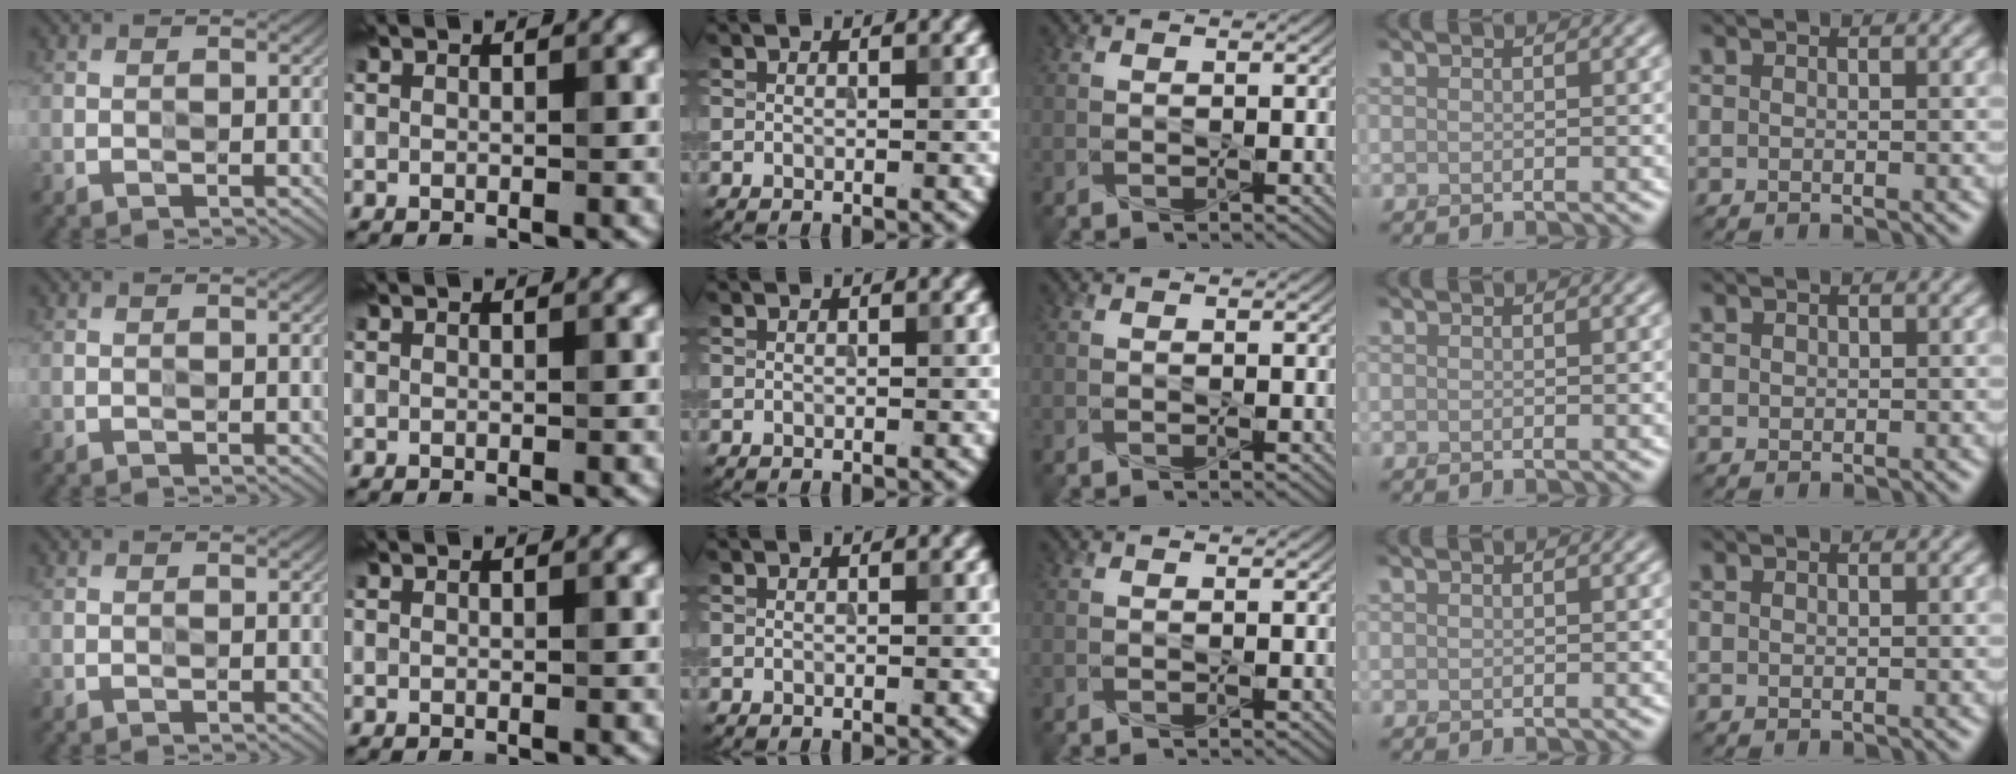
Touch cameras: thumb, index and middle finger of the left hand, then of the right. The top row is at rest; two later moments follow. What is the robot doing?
{"motion": "press", "object": "memory foam"}